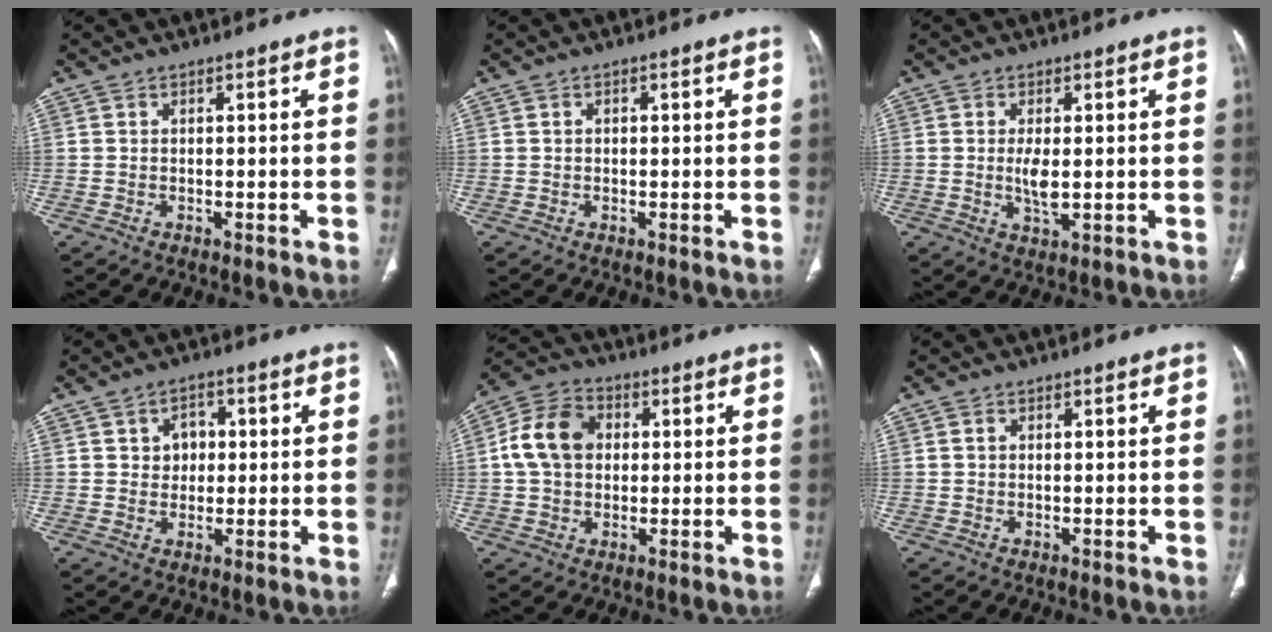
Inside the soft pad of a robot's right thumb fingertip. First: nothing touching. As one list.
[{"total": 0.6, "force": [0.1, 0.4, 0.3], "torque": [-0.003, 0.001, 0.001]}, {"total": 4.0, "force": [0.1, 1.6, 3.7], "torque": [-0.076, -0.011, 0.004]}, {"total": 4.8, "force": [0.9, 3.9, 2.7], "torque": [-0.013, 0.002, 0.012]}, {"total": 10.9, "force": [1.4, 8.3, 6.9], "torque": [-0.118, 0.021, 0.019]}, {"total": 0.7, "force": [0.2, 0.5, 0.4], "torque": [-0.008, 0.002, 0.004]}]